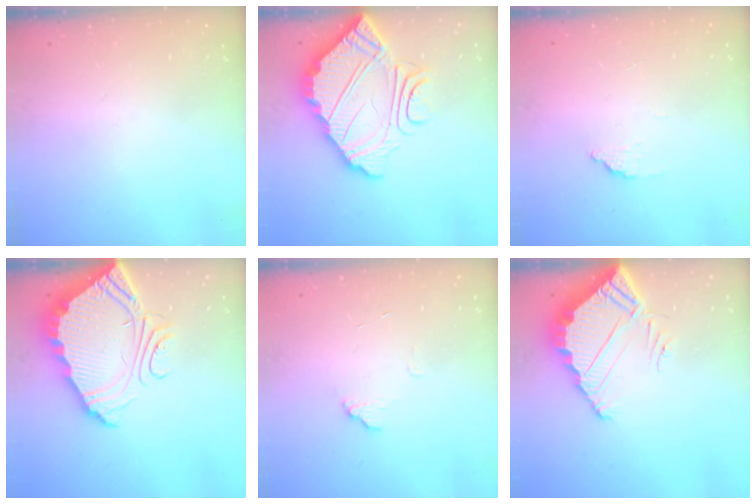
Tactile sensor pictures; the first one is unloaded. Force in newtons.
{"total": 13.4, "press": 13.4, "slide": 1.0}
{"total": 2.2, "press": 2.2, "slide": 0.2}
{"total": 9.5, "press": 9.5, "slide": 0.8}
{"total": 5.8, "press": 5.8, "slide": 0.5}
{"total": 5.9, "press": 5.9, "slide": 0.3}